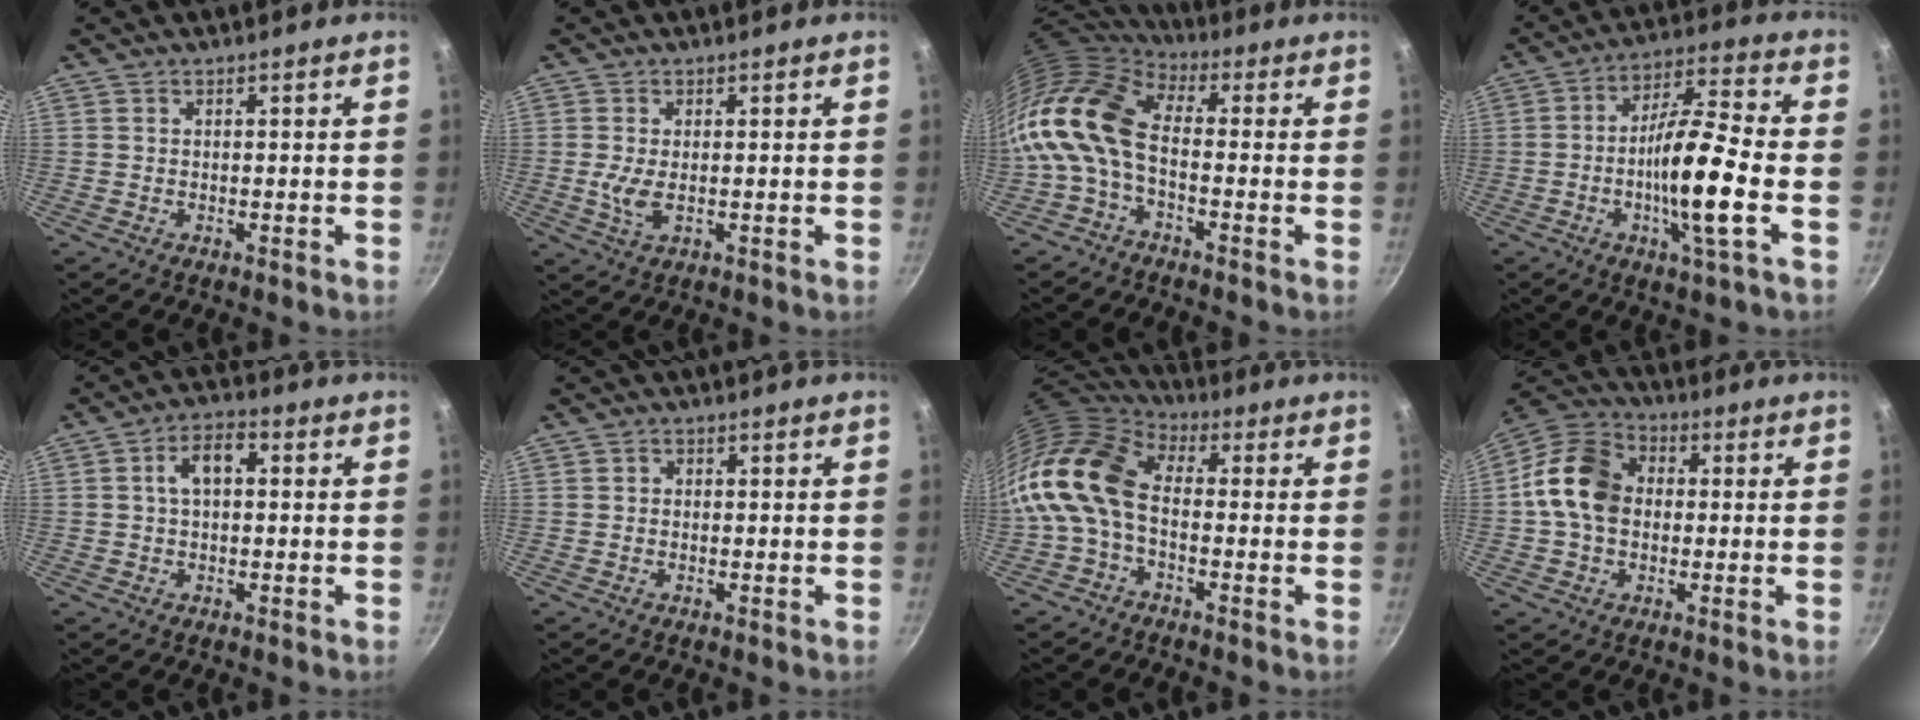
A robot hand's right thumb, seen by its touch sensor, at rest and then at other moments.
{"total": 3.6, "force": [-0.1, 1.5, 3.2], "torque": [-0.071, -0.005, 0.002]}
{"total": 11.4, "force": [-1.9, 6.5, 9.2], "torque": [-0.170, 0.028, -0.056]}
{"total": 14.2, "force": [-3.3, 2.0, 13.7], "torque": [-0.242, 0.024, -0.067]}
{"total": 6.1, "force": [0.8, 3.7, 4.8], "torque": [-0.070, 0.020, 0.005]}
{"total": 1.0, "force": [0.0, 1.0, 0.3], "torque": [-0.003, 0.006, -0.001]}
{"total": 12.6, "force": [-1.6, 7.9, 9.7], "torque": [-0.176, 0.029, -0.049]}
{"total": 13.0, "force": [0.3, 9.9, 8.4], "torque": [-0.123, 0.025, -0.015]}